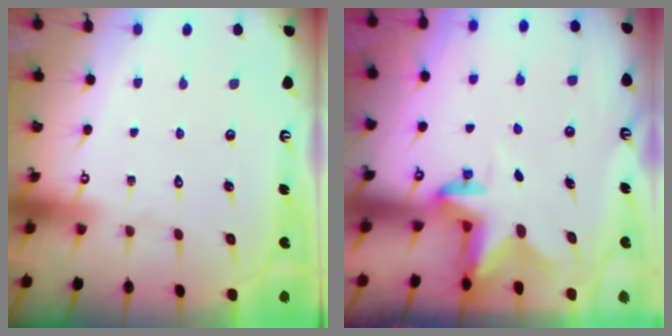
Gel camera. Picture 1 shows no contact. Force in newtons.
{"total": 2.5, "press": 2.5, "slide": 0.5}